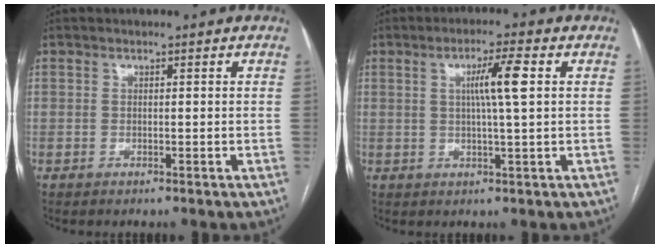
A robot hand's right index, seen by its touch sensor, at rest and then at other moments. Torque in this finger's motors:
{"motor_torque": [0.61, 0.32, 0.43, 0.10]}